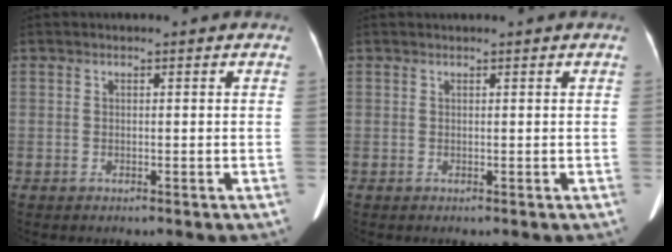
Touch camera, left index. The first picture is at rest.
{"total": 1.3, "force": [1.2, -0.2, 0.4], "torque": [-0.005, 0.019, 0.025]}